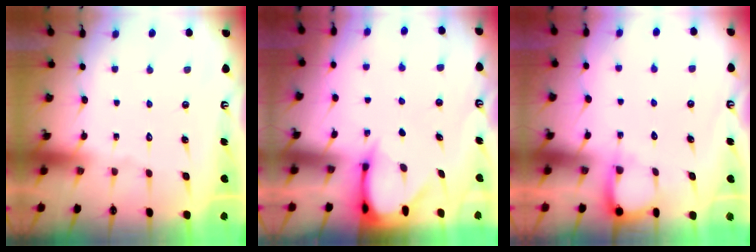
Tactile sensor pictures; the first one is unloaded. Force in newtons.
{"total": 3.3, "press": 3.3, "slide": 0.3}
{"total": 3.8, "press": 3.7, "slide": 0.4}